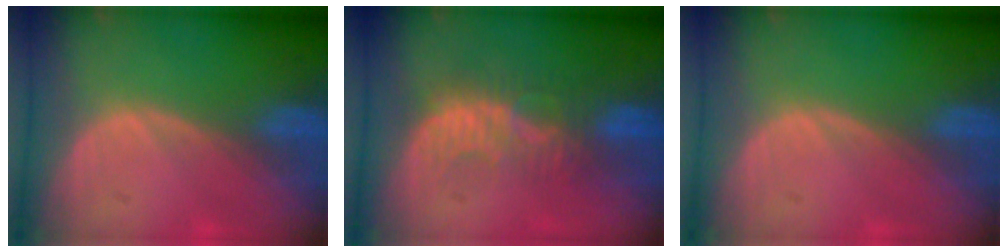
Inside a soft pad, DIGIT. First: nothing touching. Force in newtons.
{"total": 6.2, "press": 6.0, "slide": 1.7}
{"total": 0.0}